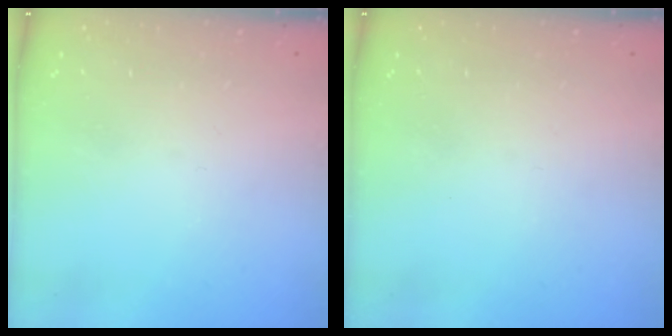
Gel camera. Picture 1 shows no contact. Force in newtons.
{"total": 0.0}